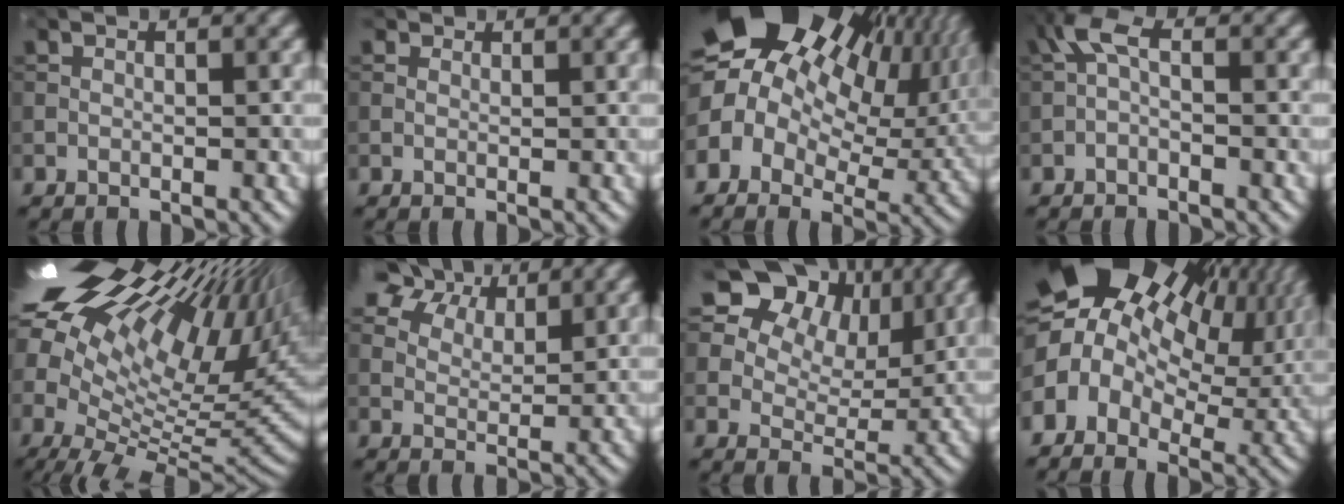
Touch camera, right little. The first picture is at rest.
{"total": 1.0, "force": [0.8, 0.4, 0.2], "torque": [-0.005, -0.004, 0.008]}
{"total": 20.2, "force": [6.0, 14.4, 12.8], "torque": [-0.223, 0.030, 0.100]}
{"total": 2.5, "force": [-0.7, 1.1, 2.1], "torque": [-0.048, 0.008, -0.025]}
{"total": 20.5, "force": [7.0, 9.3, 16.9], "torque": [-0.273, 0.036, 0.147]}
{"total": 9.1, "force": [7.0, 4.1, 4.1], "torque": [-0.094, 0.008, 0.108]}
{"total": 14.5, "force": [8.4, 9.6, 7.0], "torque": [-0.133, 0.024, 0.157]}
{"total": 18.4, "force": [5.5, 12.5, 12.3], "torque": [-0.234, 0.022, 0.090]}